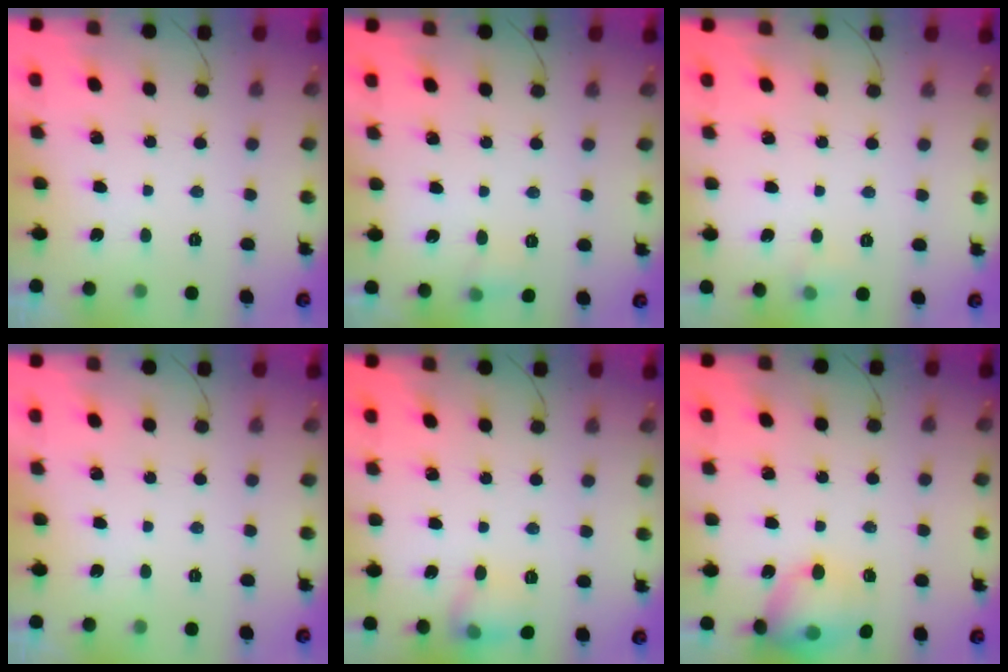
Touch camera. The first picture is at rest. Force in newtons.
{"total": 5.3, "press": 5.1, "slide": 1.4}
{"total": 8.2, "press": 4.1, "slide": 7.1}
{"total": 0.0}
{"total": 8.5, "press": 8.5, "slide": 0.6}
{"total": 14.3, "press": 14.1, "slide": 2.4}